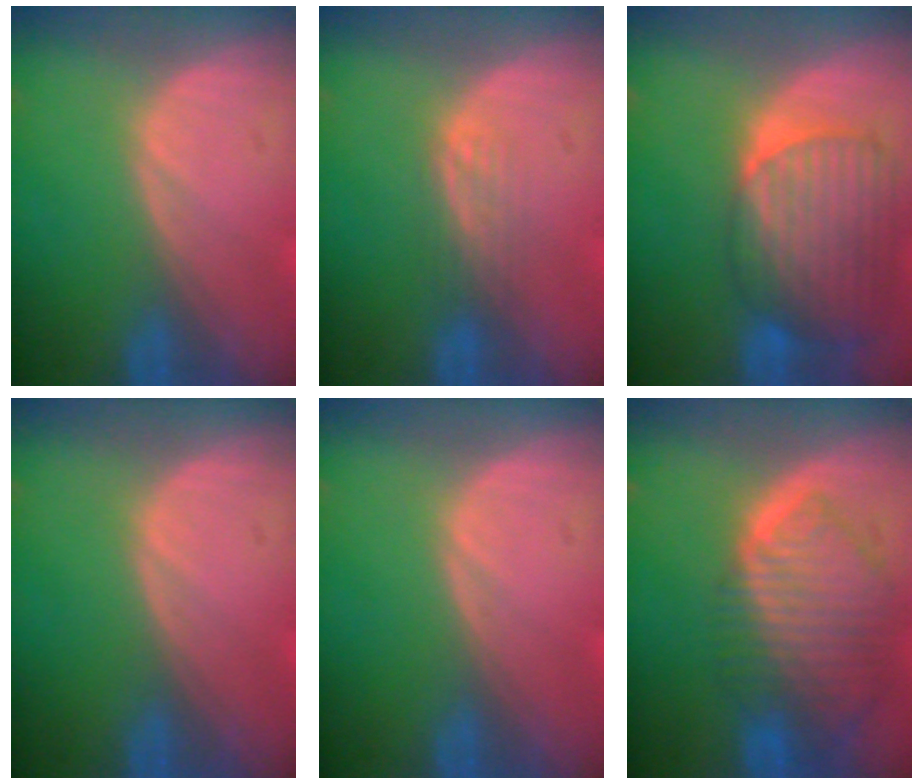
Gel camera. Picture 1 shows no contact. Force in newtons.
{"total": 2.4, "press": 2.3, "slide": 0.4}
{"total": 10.3, "press": 8.7, "slide": 5.5}
{"total": 0.0}
{"total": 0.0}
{"total": 9.9, "press": 8.4, "slide": 5.2}